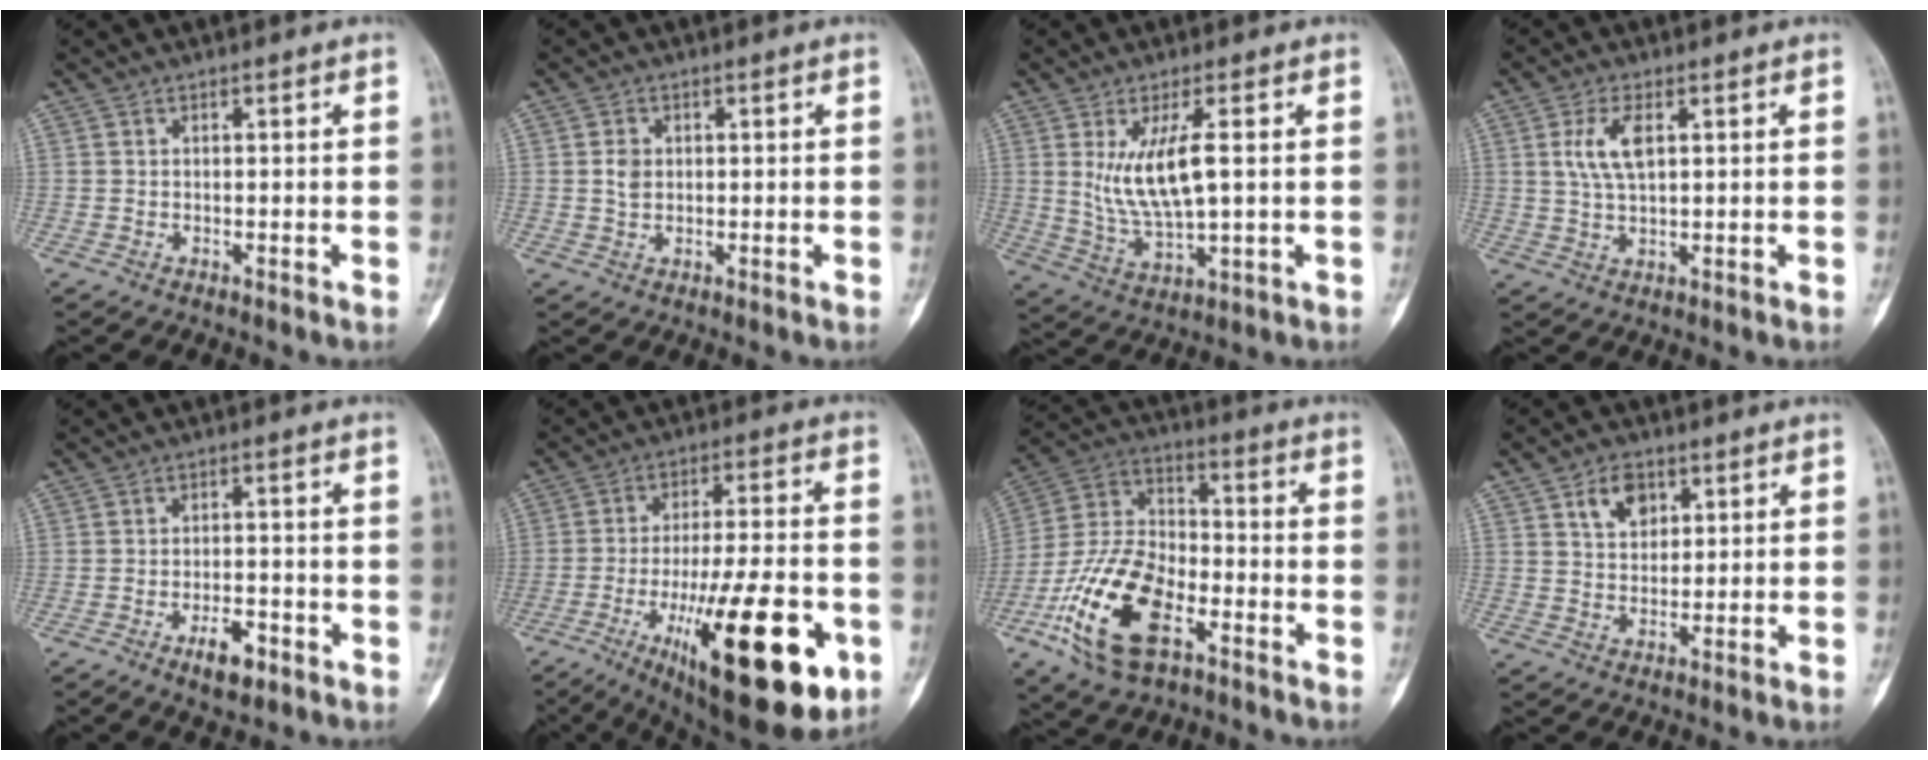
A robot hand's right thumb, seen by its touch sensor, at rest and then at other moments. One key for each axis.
{"total": 2.7, "fx": 0.4, "fy": 2.1, "fz": 1.7, "tx": -0.027, "ty": 0.000, "tz": 0.008}
{"total": 10.3, "fx": 1.8, "fy": 3.0, "fz": 9.7, "tx": -0.197, "ty": -0.018, "tz": 0.046}
{"total": 6.1, "fx": 1.8, "fy": 2.7, "fz": 5.2, "tx": -0.111, "ty": -0.002, "tz": 0.037}
{"total": 5.4, "fx": -2.9, "fy": 2.3, "fz": 3.9, "tx": -0.056, "ty": 0.013, "tz": -0.043}
{"total": 27.4, "fx": -10.1, "fy": 8.7, "fz": 24.0, "tx": -0.336, "ty": 0.021, "tz": -0.139}
{"total": 19.6, "fx": -8.2, "fy": 10.3, "fz": 14.6, "tx": -0.284, "ty": 0.039, "tz": -0.154}
{"total": 6.2, "fx": 2.9, "fy": 4.2, "fz": 3.5, "tx": -0.039, "ty": -0.012, "tz": 0.049}